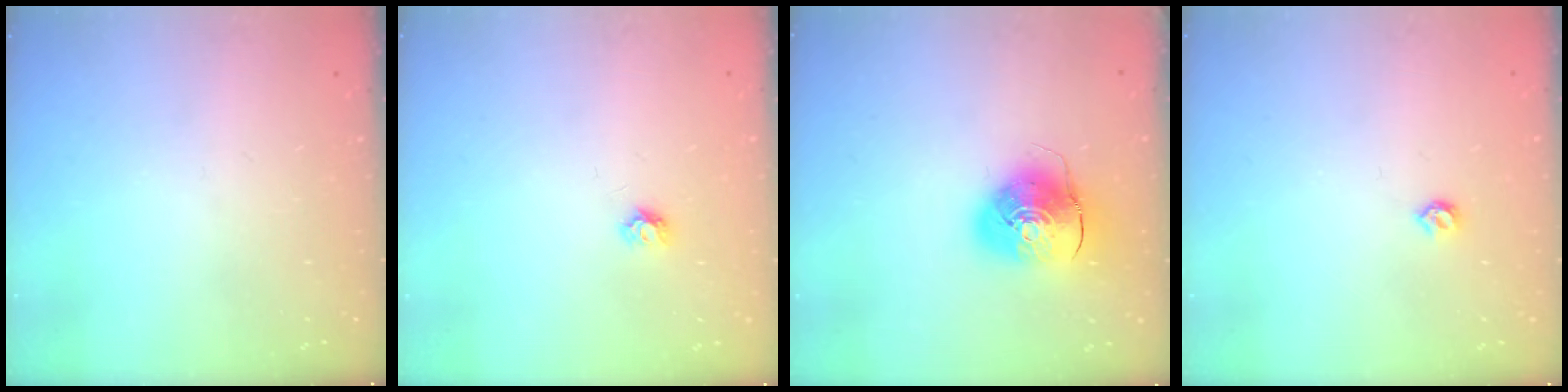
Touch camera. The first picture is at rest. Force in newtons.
{"total": 4.2, "press": 4.2, "slide": 0.4}
{"total": 10.4, "press": 10.2, "slide": 1.7}
{"total": 4.2, "press": 4.2, "slide": 0.7}